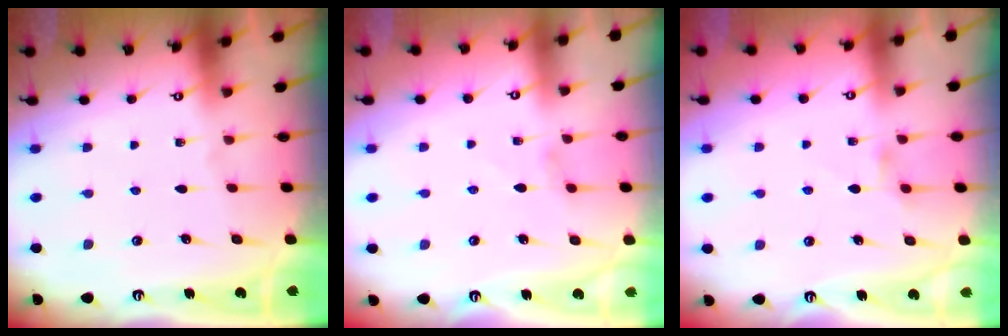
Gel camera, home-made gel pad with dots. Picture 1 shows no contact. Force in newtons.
{"total": 1.4, "press": 1.4, "slide": 0.3}
{"total": 3.0, "press": 3.0, "slide": 0.4}